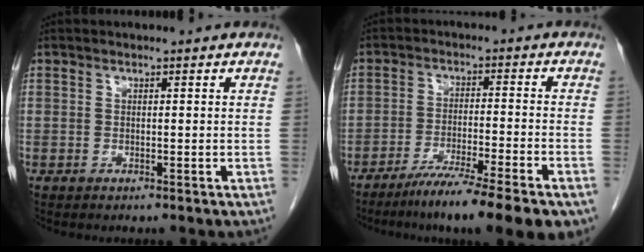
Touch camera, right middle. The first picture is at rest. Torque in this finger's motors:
{"motor_torque": [1.40, -0.73, 0.63, 0.14]}